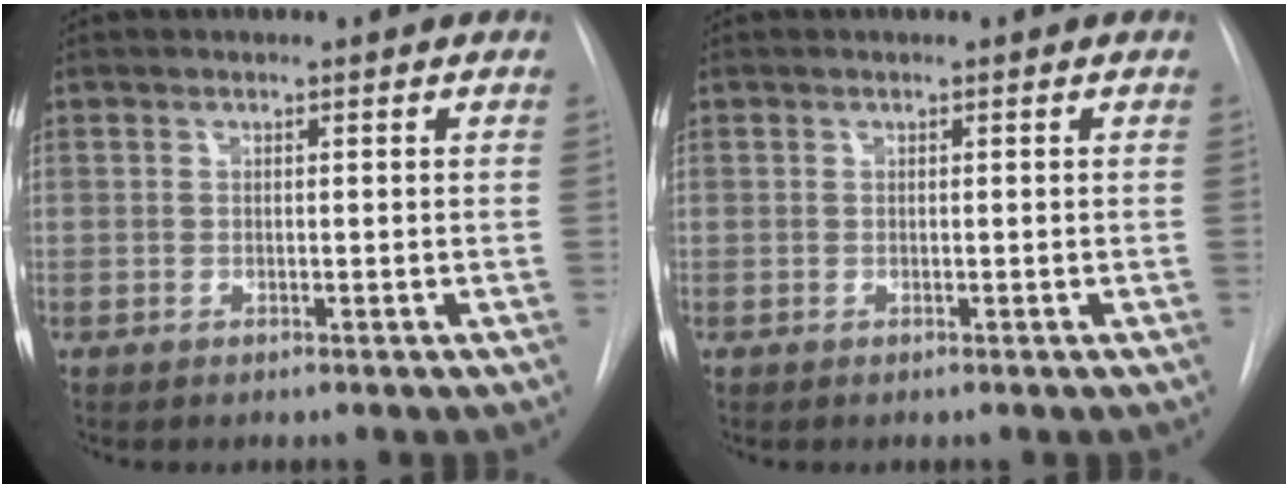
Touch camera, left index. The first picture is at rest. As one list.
[{"total": 0.0}]